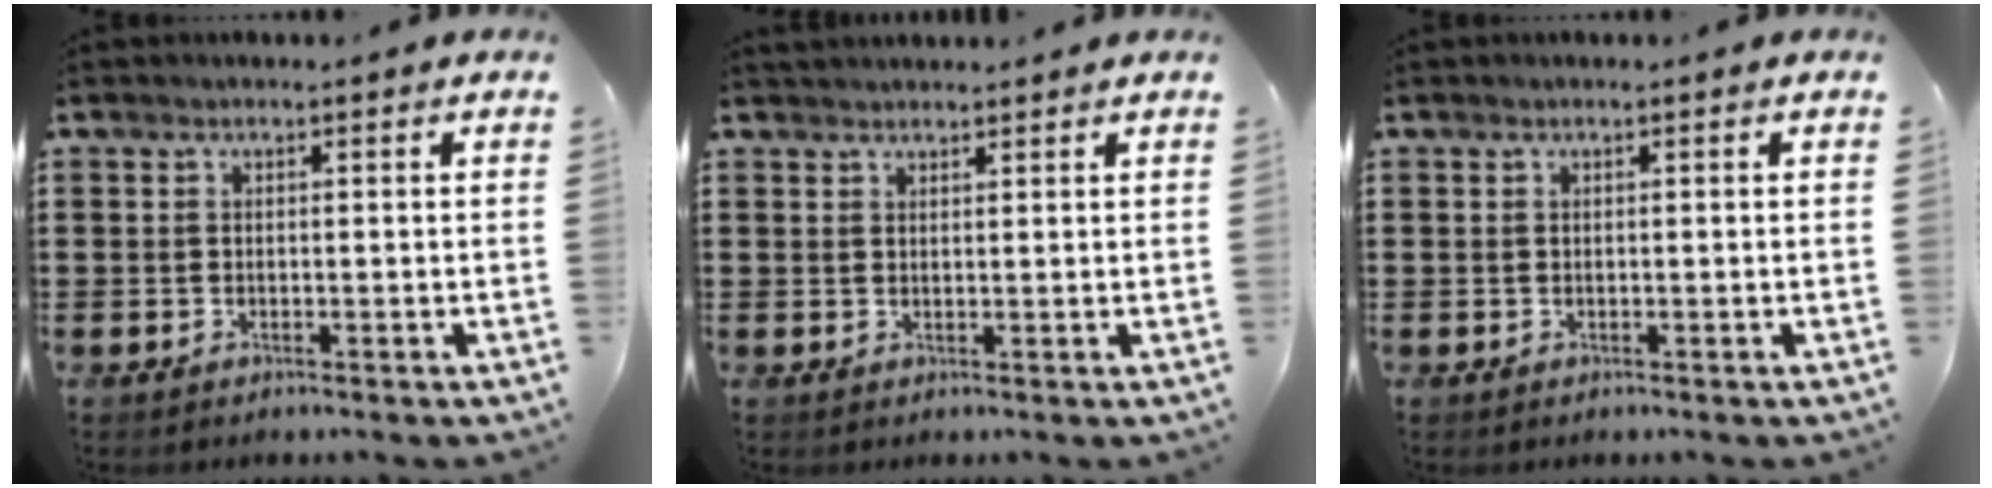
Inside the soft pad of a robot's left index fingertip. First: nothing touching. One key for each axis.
{"total": 1.3, "fx": 1.3, "fy": 0.1, "fz": 0.0, "tx": -0.002, "ty": 0.001, "tz": 0.025}
{"total": 0.0}